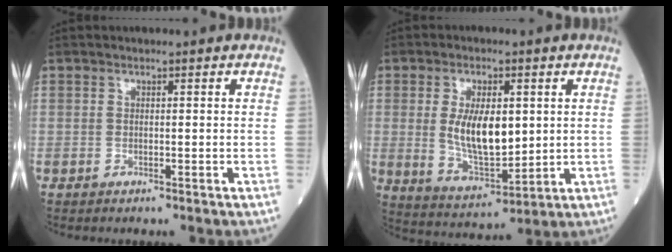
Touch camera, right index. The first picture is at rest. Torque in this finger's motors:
{"motor_torque": [1.24, 0.20, 0.82, 0.20]}